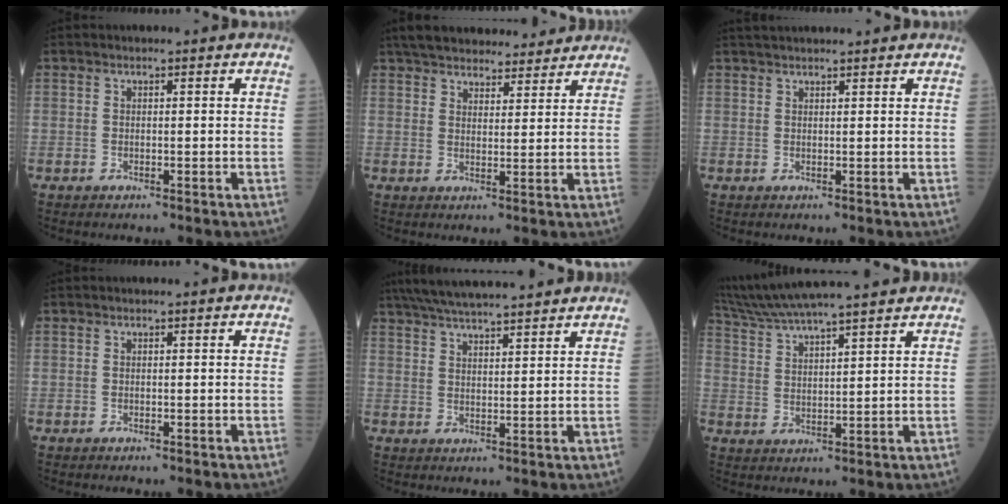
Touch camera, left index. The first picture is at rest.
{"total": 17.7, "force": [15.7, 4.9, 6.5], "torque": [-0.103, 0.035, 0.227]}
{"total": 5.1, "force": [4.7, 0.2, 2.1], "torque": [-0.028, 0.037, 0.074]}
{"total": 0.0}
{"total": 14.1, "force": [12.6, 0.9, 6.4], "torque": [-0.117, 0.034, 0.193]}
{"total": 15.9, "force": [14.1, 0.0, 7.2], "torque": [-0.138, 0.030, 0.230]}